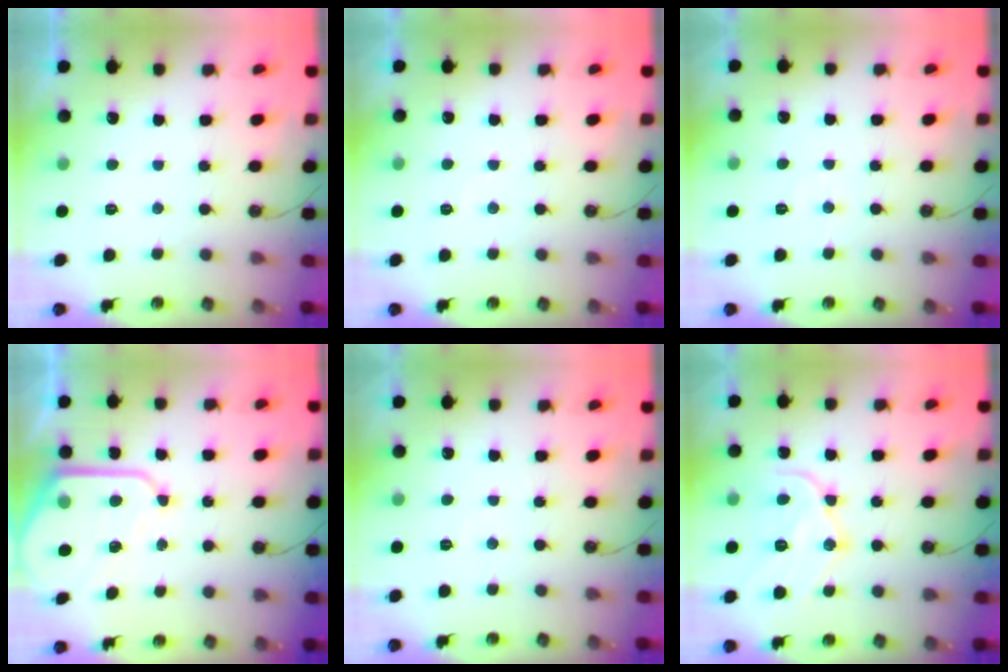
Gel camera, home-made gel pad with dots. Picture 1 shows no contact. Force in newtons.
{"total": 4.1, "press": 4.1, "slide": 0.6}
{"total": 3.9, "press": 3.9, "slide": 0.6}
{"total": 12.2, "press": 12.1, "slide": 1.0}
{"total": 1.9, "press": 1.9, "slide": 0.4}
{"total": 16.0, "press": 16.0, "slide": 1.6}